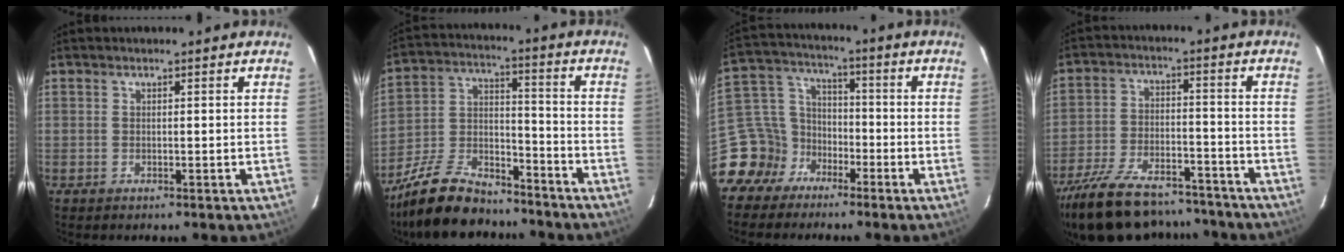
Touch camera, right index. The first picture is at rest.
{"total": 18.2, "force": [-14.4, 7.5, 8.3], "torque": [-0.186, 0.006, -0.239]}
{"total": 11.0, "force": [-7.4, 7.9, 1.8], "torque": [-0.064, 0.038, -0.142]}
{"total": 24.6, "force": [-20.1, 9.0, 10.8], "torque": [-0.231, -0.017, -0.305]}